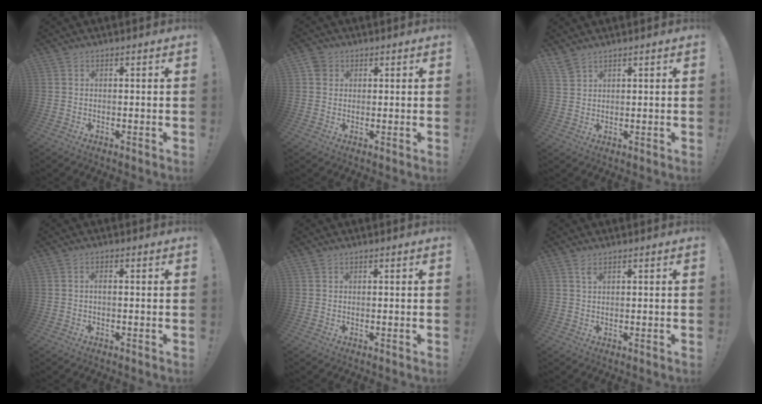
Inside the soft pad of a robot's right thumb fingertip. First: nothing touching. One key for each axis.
{"total": 3.5, "fx": 1.4, "fy": 3.1, "fz": 0.9, "tx": -0.011, "ty": 0.001, "tz": 0.025}
{"total": 3.4, "fx": 2.9, "fy": 1.2, "fz": 1.4, "tx": -0.026, "ty": -0.019, "tz": 0.055}
{"total": 1.1, "fx": -0.3, "fy": 0.1, "fz": 1.1, "tx": -0.028, "ty": 0.005, "tz": -0.005}
{"total": 0.5, "fx": 0.4, "fy": 0.3, "fz": 0.0, "tx": 0.004, "ty": -0.003, "tz": 0.007}
{"total": 1.9, "fx": 1.1, "fy": 0.6, "fz": 1.4, "tx": -0.022, "ty": -0.003, "tz": 0.018}